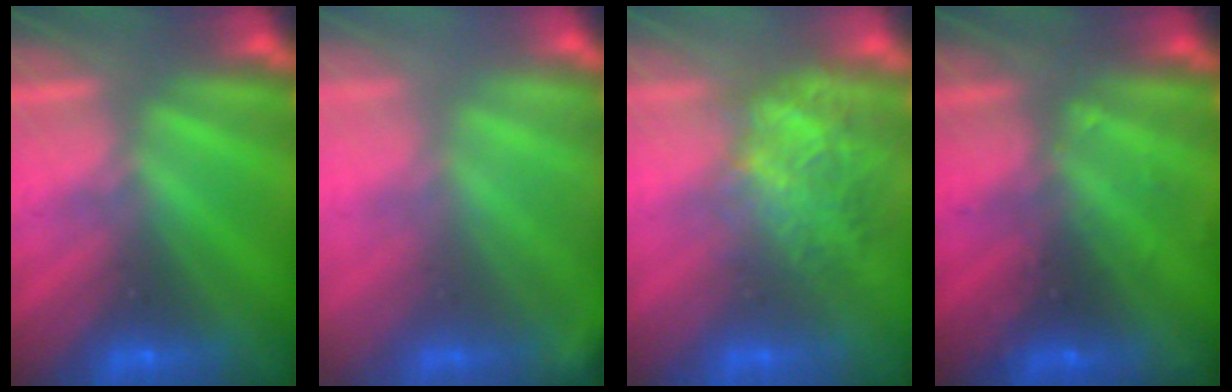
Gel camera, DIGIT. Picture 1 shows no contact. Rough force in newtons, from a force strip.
{"total": 1.8}
{"total": 3.3}
{"total": 2.4}